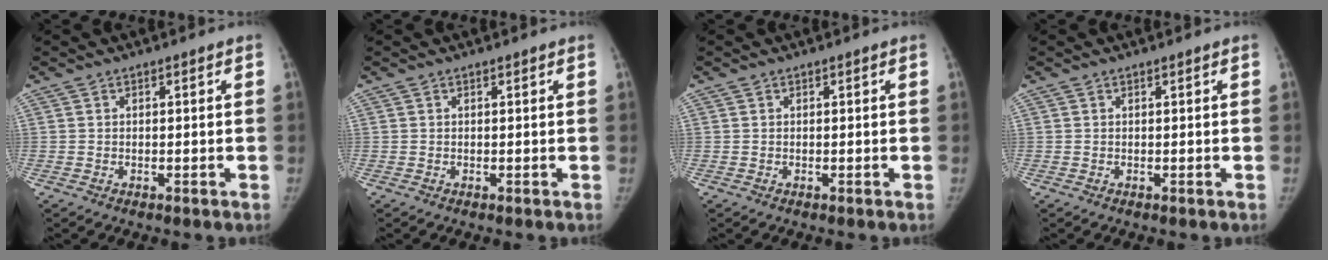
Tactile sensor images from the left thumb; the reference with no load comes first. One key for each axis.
{"total": 0.0}
{"total": 0.0}
{"total": 0.0}